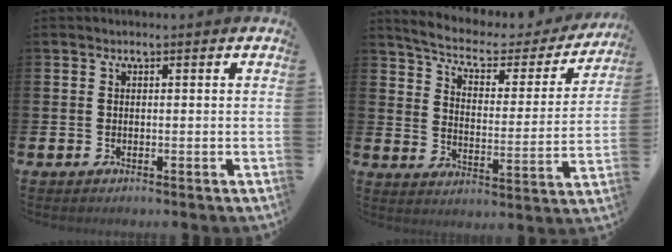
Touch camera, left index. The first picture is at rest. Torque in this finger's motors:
{"motor_torque": [0.66, -1.48, -0.38, 0.00]}